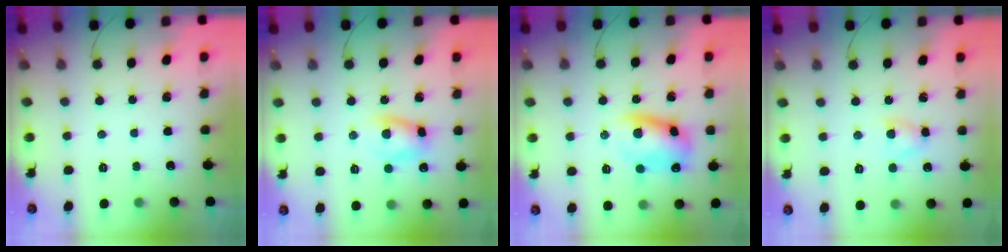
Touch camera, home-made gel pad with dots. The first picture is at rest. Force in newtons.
{"total": 8.0, "press": 7.8, "slide": 1.4}
{"total": 10.8, "press": 10.5, "slide": 2.5}
{"total": 3.7, "press": 3.6, "slide": 0.7}